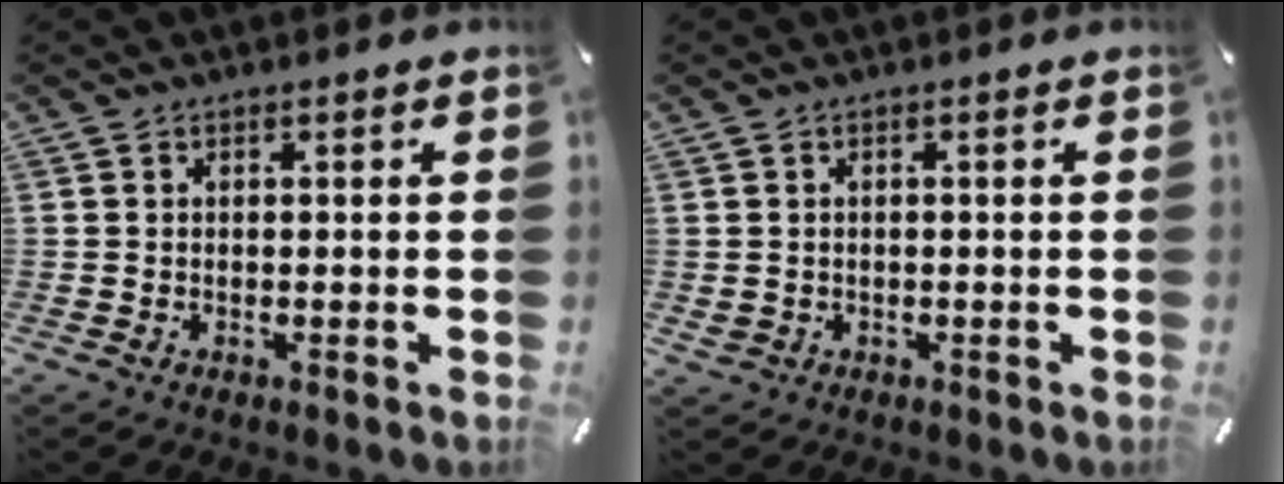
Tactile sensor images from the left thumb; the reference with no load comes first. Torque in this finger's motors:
{"motor_torque": [0.05, -0.02, -0.07, -0.02, -0.01]}